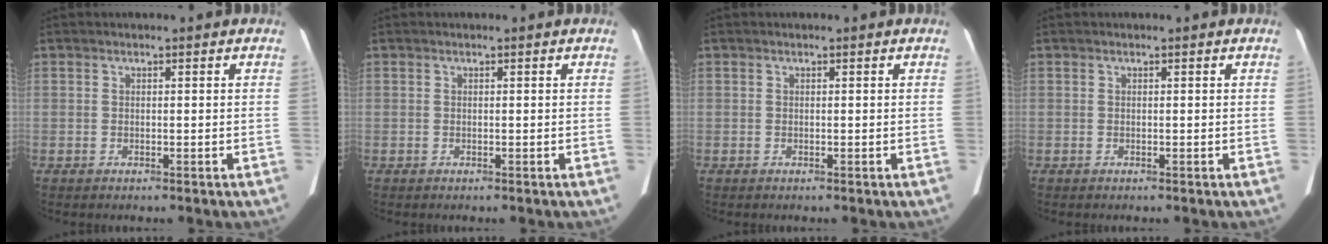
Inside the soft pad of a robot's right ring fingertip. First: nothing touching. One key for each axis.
{"total": 0.0}
{"total": 0.0}
{"total": 0.0}